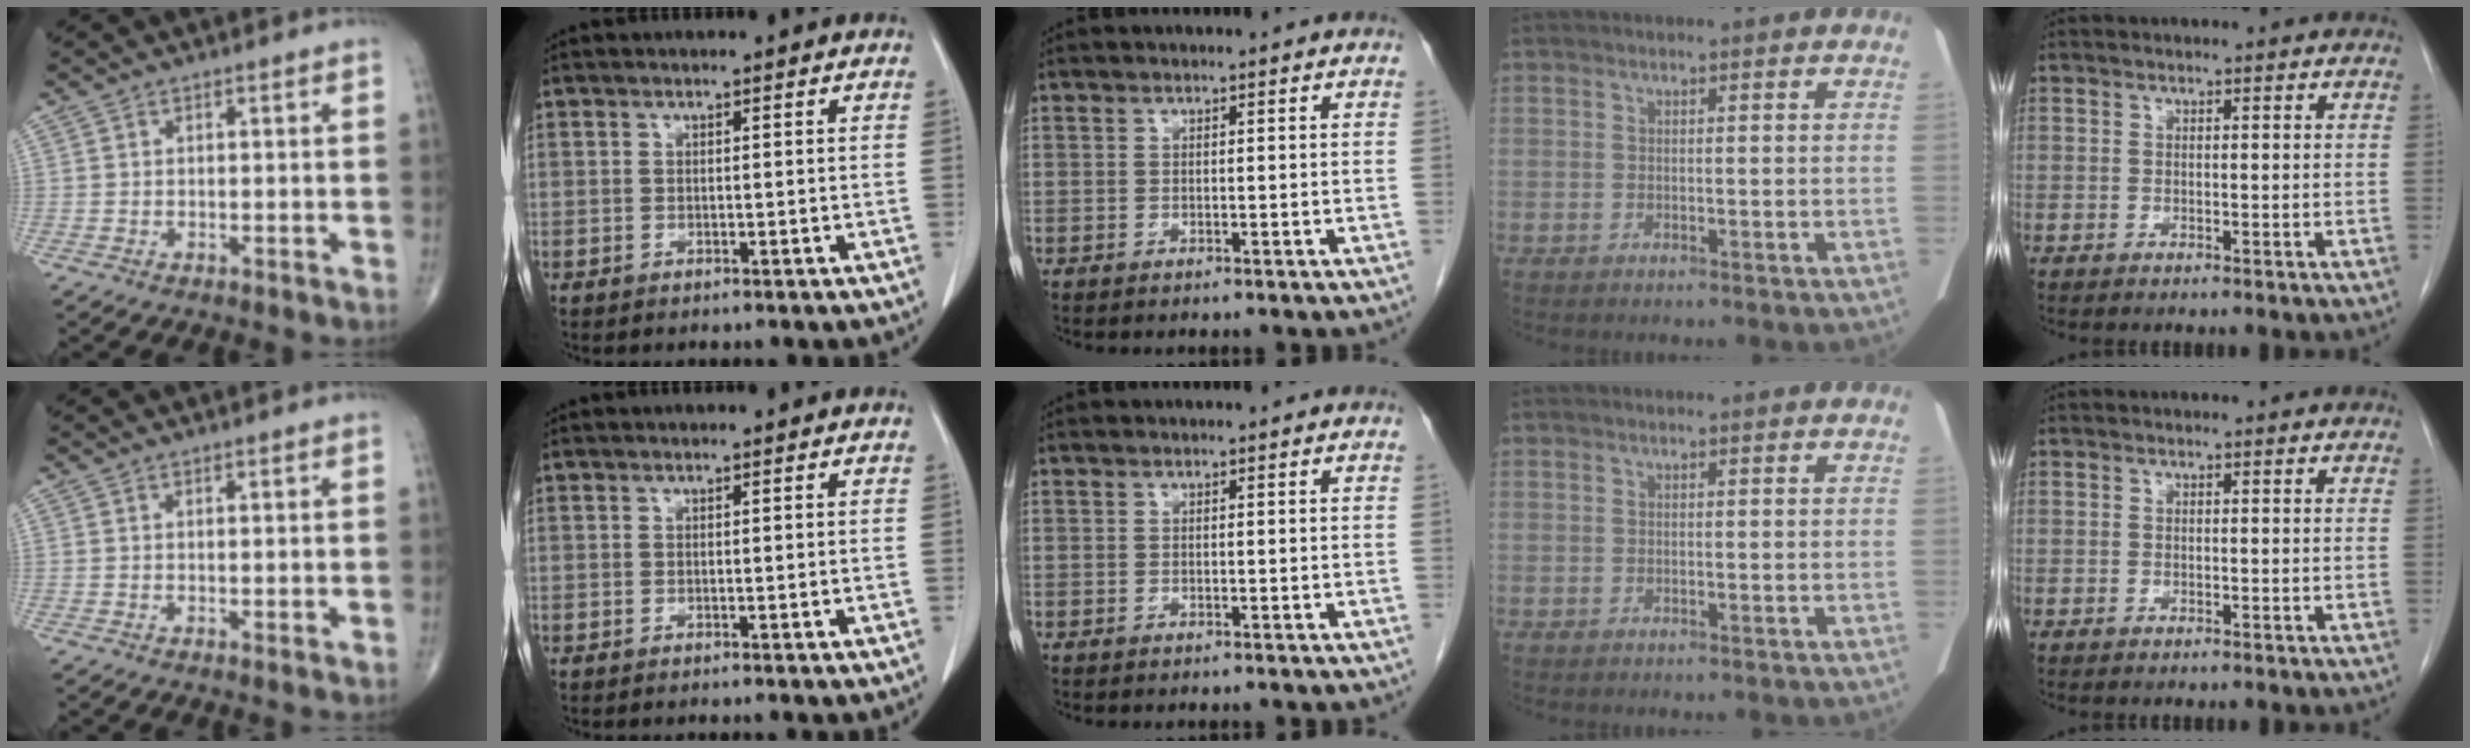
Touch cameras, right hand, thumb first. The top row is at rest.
{"thumb": {"total": 0.7, "force": [0.1, 0.1, 0.7], "torque": [-0.017, -0.004, 0.003]}}